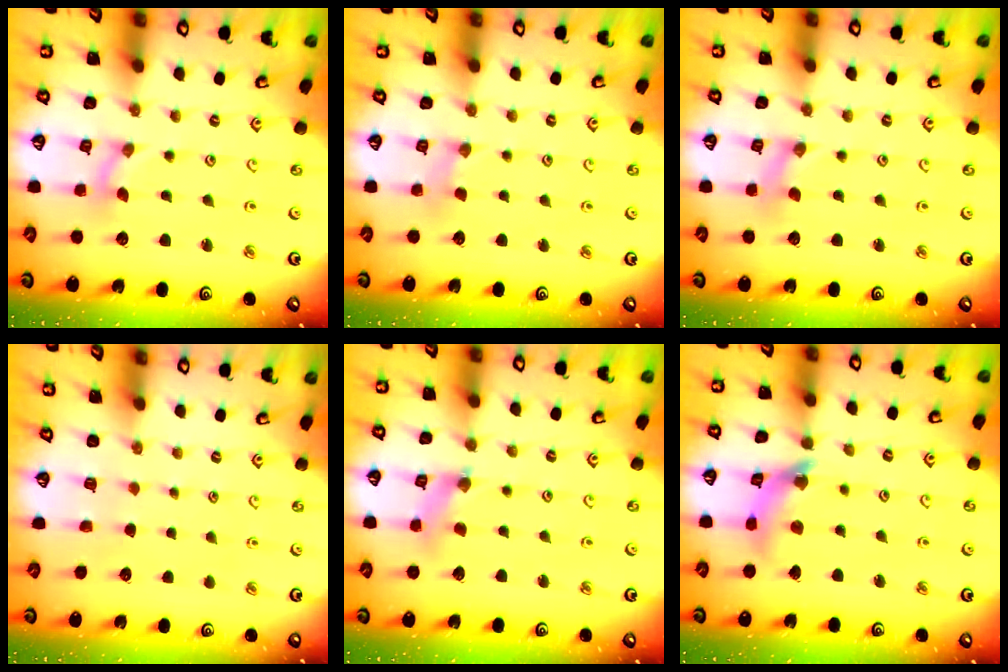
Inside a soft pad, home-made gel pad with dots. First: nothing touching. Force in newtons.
{"total": 1.3, "press": 1.3, "slide": 0.2}
{"total": 0.0}
{"total": 0.0}
{"total": 2.7, "press": 2.7, "slide": 0.2}
{"total": 9.8, "press": 9.7, "slide": 0.9}